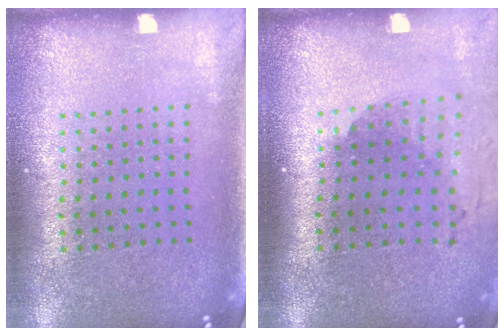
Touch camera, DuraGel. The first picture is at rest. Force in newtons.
{"total": 2.0, "press": 1.5, "slide": 1.4}